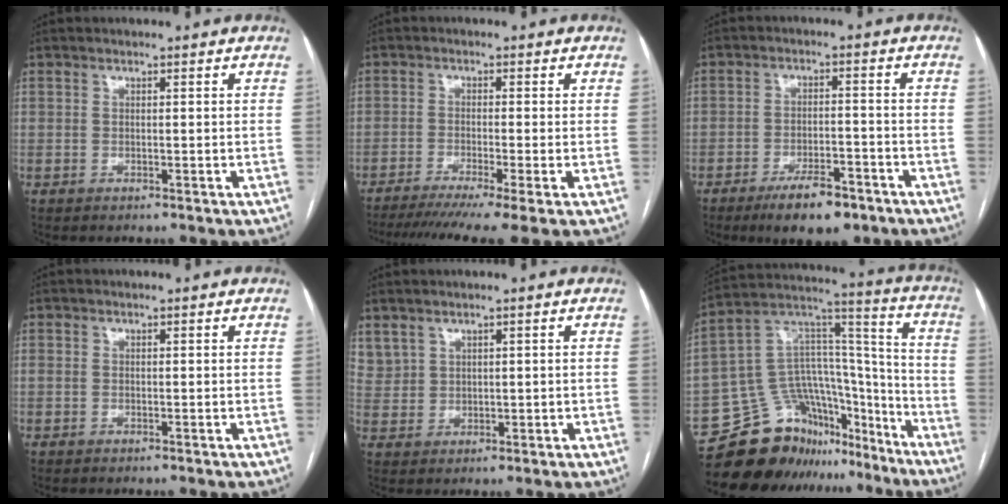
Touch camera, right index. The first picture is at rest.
{"total": 10.6, "force": [-7.9, -0.6, 7.0], "torque": [-0.102, -0.020, -0.122]}
{"total": 8.2, "force": [-5.7, 2.7, 5.3], "torque": [-0.087, -0.004, -0.089]}
{"total": 0.0}
{"total": 3.9, "force": [2.7, 2.7, 0.8], "torque": [-0.017, 0.009, 0.067]}
{"total": 19.0, "force": [-15.5, 9.9, 4.8], "torque": [-0.071, 0.085, -0.246]}